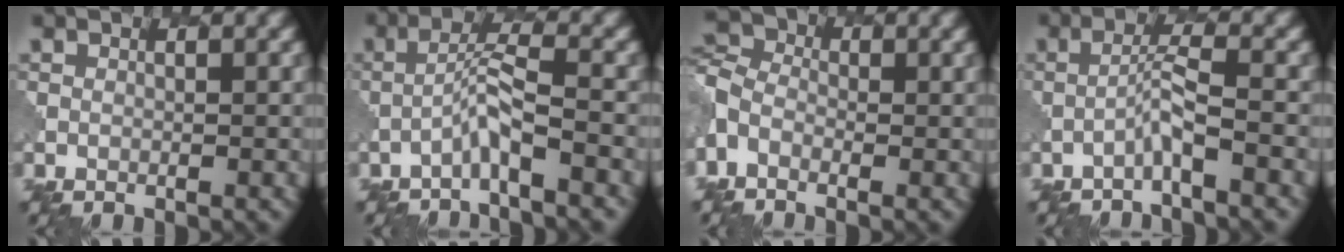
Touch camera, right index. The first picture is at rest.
{"total": 2.7, "force": [-1.7, 0.0, 2.1], "torque": [-0.044, 0.014, -0.039]}
{"total": 3.6, "force": [-1.5, 2.4, 2.1], "torque": [-0.049, 0.000, -0.037]}
{"total": 2.1, "force": [-1.2, -0.2, 1.7], "torque": [-0.036, 0.013, -0.029]}